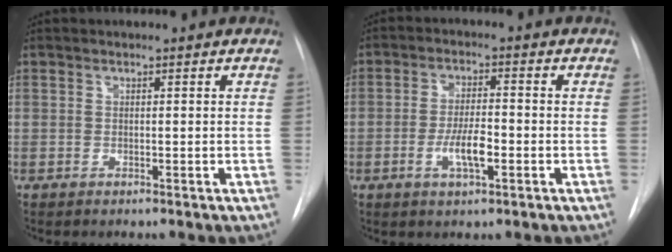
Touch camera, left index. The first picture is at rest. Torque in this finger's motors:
{"motor_torque": [0.30, 0.07, 0.14, 0.05]}